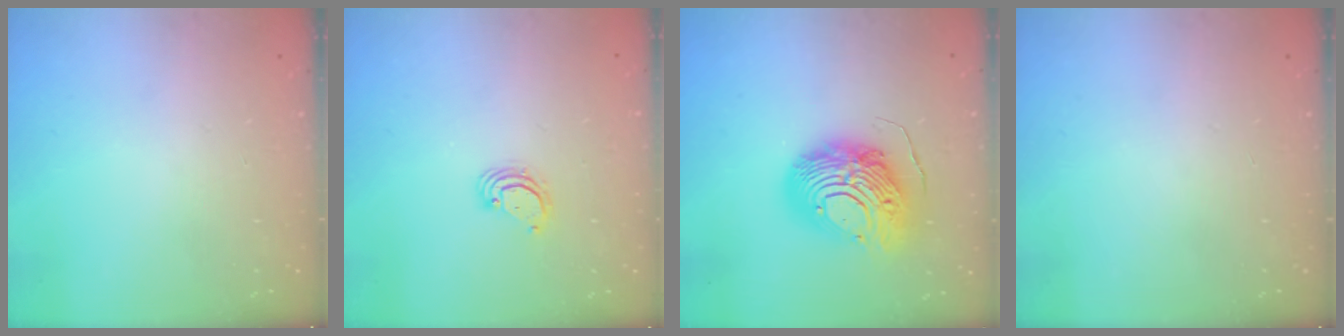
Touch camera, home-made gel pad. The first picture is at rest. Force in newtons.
{"total": 3.0, "press": 3.0, "slide": 0.2}
{"total": 16.1, "press": 16.0, "slide": 1.4}
{"total": 0.0}